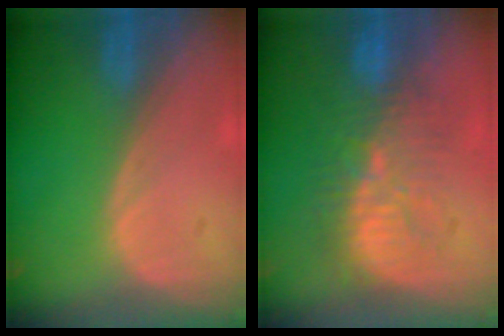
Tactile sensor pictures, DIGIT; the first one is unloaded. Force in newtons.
{"total": 9.4, "press": 9.2, "slide": 2.0}